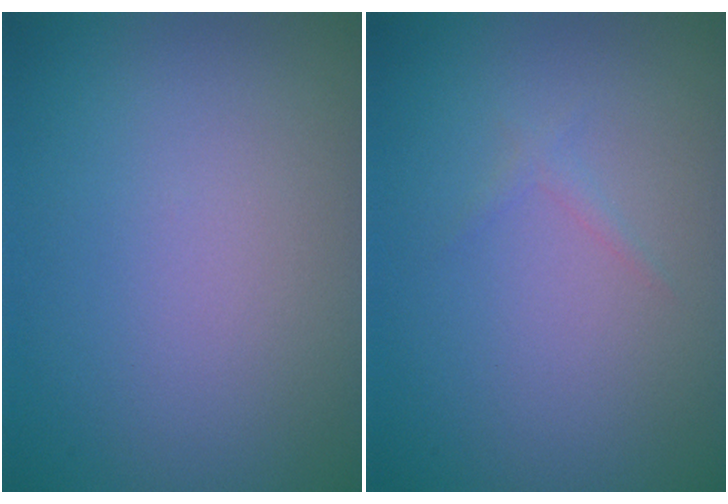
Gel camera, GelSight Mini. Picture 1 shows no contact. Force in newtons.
{"total": 0.7, "press": 0.7, "slide": 0.0}